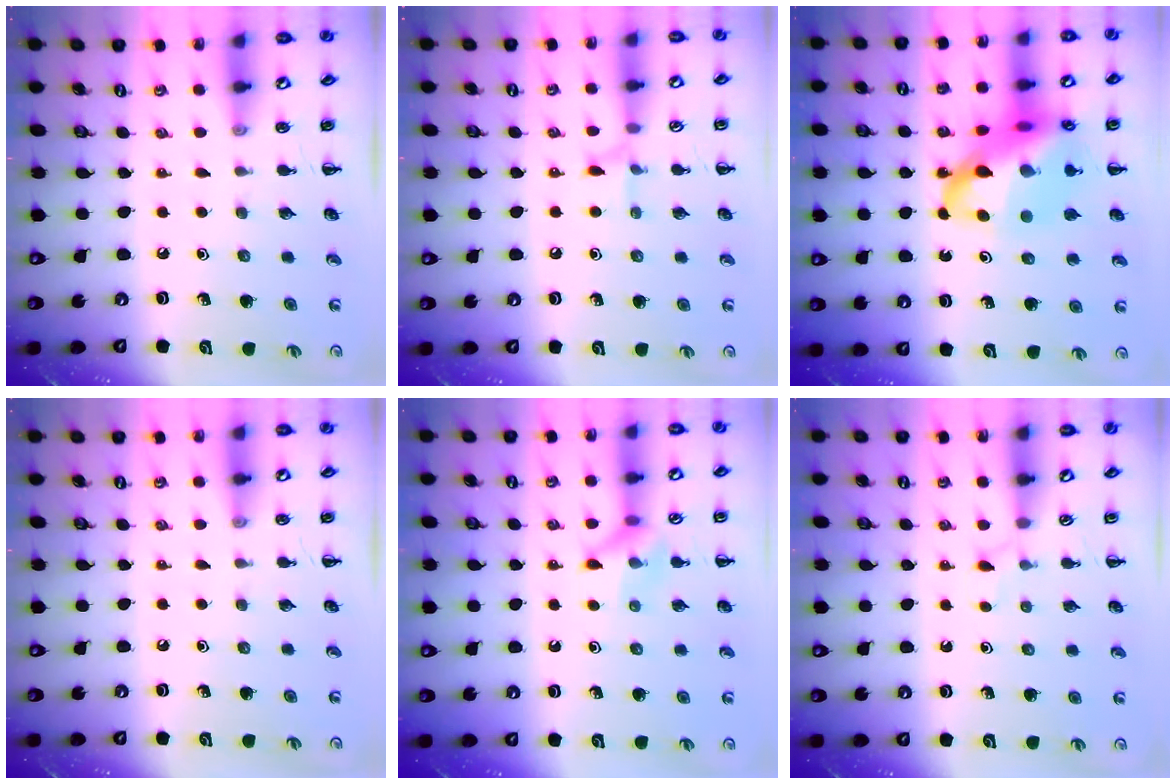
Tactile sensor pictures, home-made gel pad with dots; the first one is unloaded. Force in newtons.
{"total": 5.3, "press": 5.1, "slide": 1.4}
{"total": 22.0, "press": 21.5, "slide": 4.6}
{"total": 0.0}
{"total": 9.3, "press": 9.2, "slide": 1.3}
{"total": 2.3, "press": 2.2, "slide": 0.8}